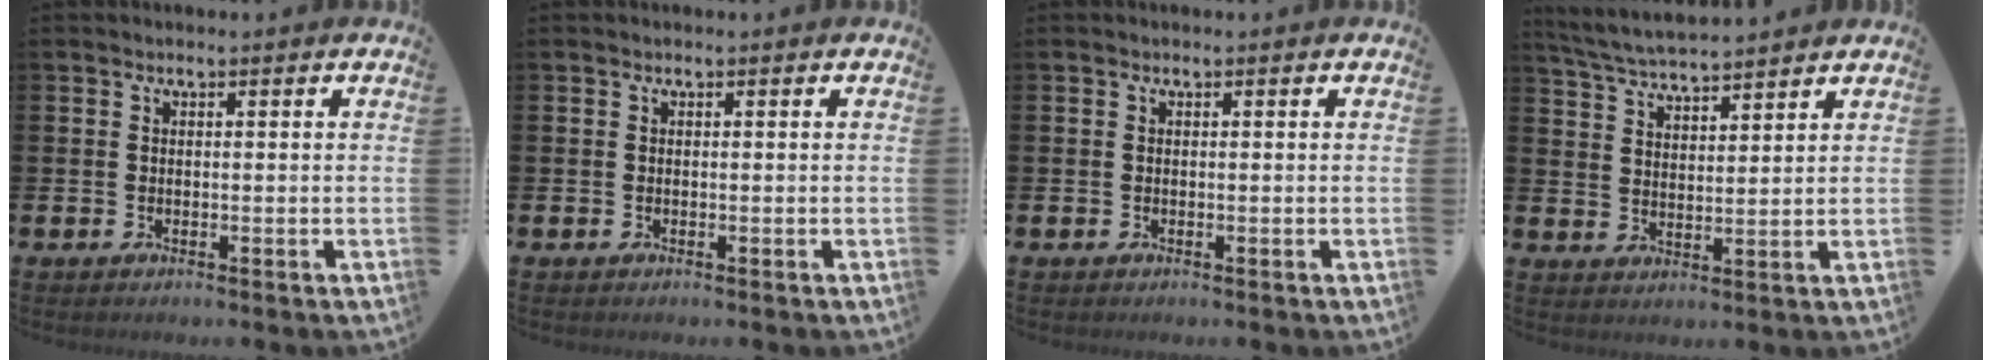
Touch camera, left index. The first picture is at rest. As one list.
[{"total": 0.0}, {"total": 0.0}, {"total": 5.1, "force": [5.1, 0.2, 0.8], "torque": [-0.040, -0.028, 0.091]}]